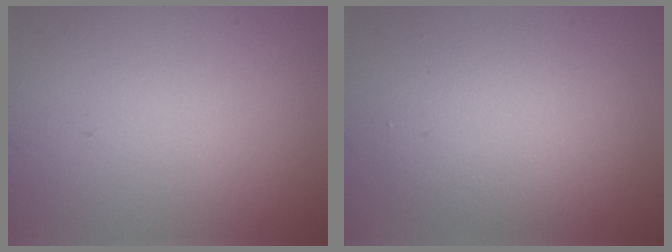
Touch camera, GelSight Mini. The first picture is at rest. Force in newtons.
{"total": 4.0, "press": 4.0, "slide": 0.1}